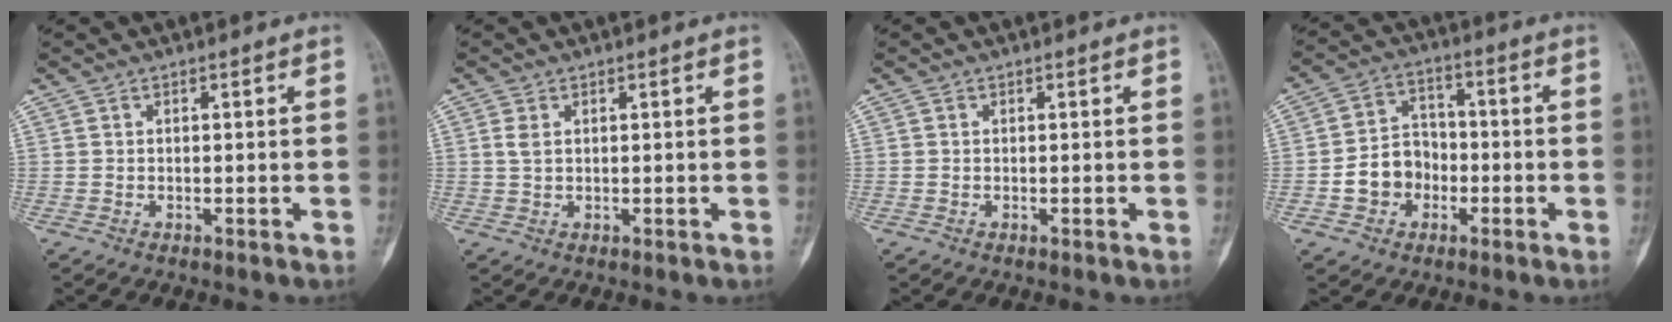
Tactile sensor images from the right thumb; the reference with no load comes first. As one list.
[{"total": 2.2, "force": [0.7, 1.4, 1.5], "torque": [-0.033, 0.002, 0.017]}, {"total": 0.0}, {"total": 8.7, "force": [-2.5, 7.3, 4.0], "torque": [-0.038, 0.035, -0.047]}]